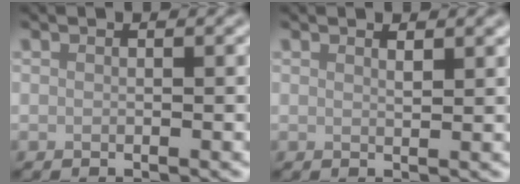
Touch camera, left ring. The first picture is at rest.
{"total": 0.9, "force": [0.8, 0.2, 0.4], "torque": [-0.006, 0.000, 0.013]}